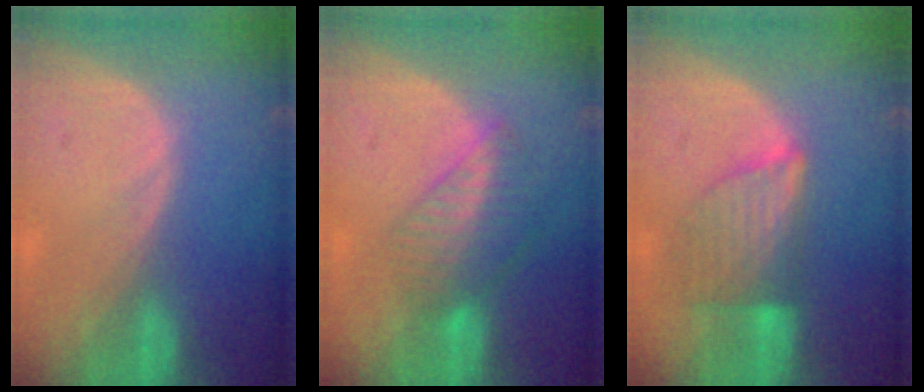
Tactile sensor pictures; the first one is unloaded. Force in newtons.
{"total": 7.0, "press": 6.1, "slide": 3.5}
{"total": 6.6, "press": 6.5, "slide": 1.0}